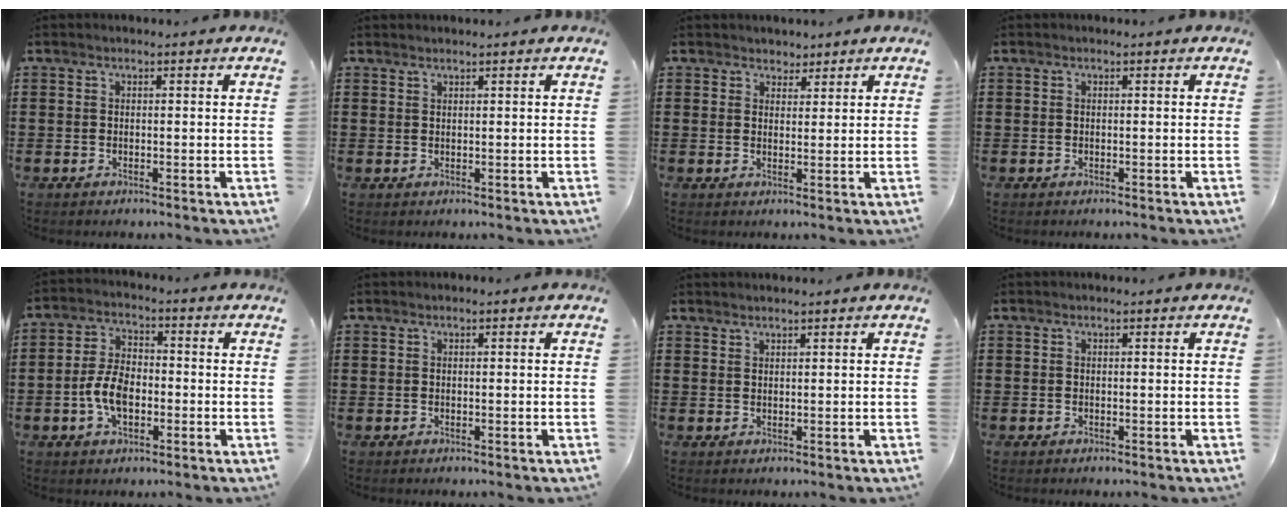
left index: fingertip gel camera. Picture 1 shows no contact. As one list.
[{"total": 0.8, "force": [0.8, -0.1, 0.2], "torque": [-0.006, -0.002, 0.016]}, {"total": 2.0, "force": [1.6, 1.1, -0.1], "torque": [-0.005, 0.007, 0.030]}, {"total": 0.0}, {"total": 6.6, "force": [-1.6, 3.7, 5.2], "torque": [-0.119, 0.003, -0.036]}, {"total": 0.0}, {"total": 1.1, "force": [1.1, 0.0, 0.1], "torque": [-0.003, -0.001, 0.022]}, {"total": 0.0}]